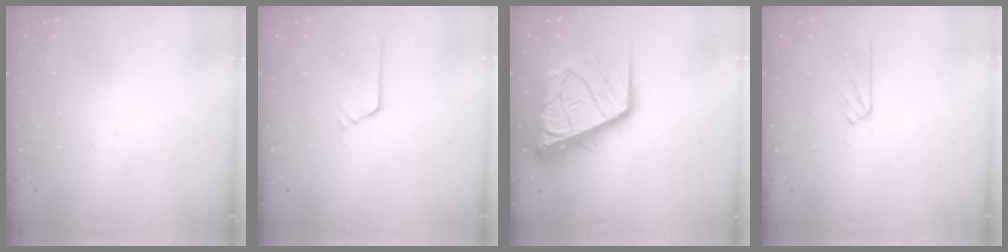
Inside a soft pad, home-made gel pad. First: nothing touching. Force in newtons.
{"total": 4.7, "press": 4.7, "slide": 0.3}
{"total": 21.9, "press": 21.8, "slide": 2.9}
{"total": 3.6, "press": 3.6, "slide": 0.4}